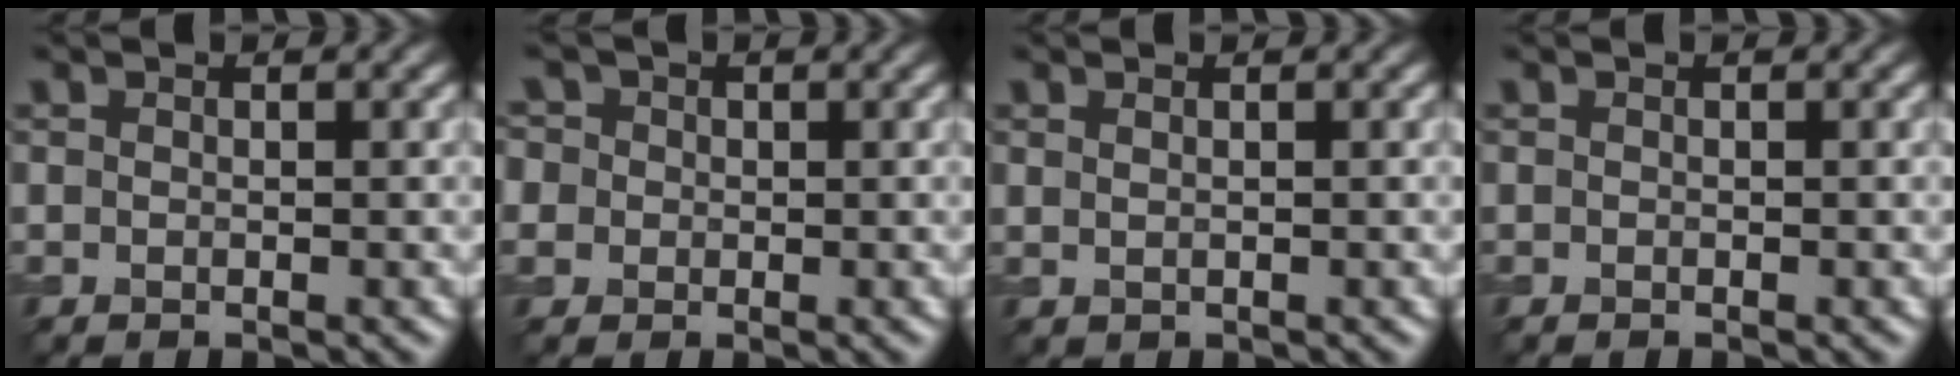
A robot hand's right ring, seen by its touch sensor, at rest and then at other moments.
{"total": 5.6, "force": [1.6, 4.9, 2.2], "torque": [-0.056, 0.033, -0.003]}
{"total": 0.7, "force": [0.4, 0.3, 0.4], "torque": [-0.009, -0.002, 0.006]}
{"total": 0.0}